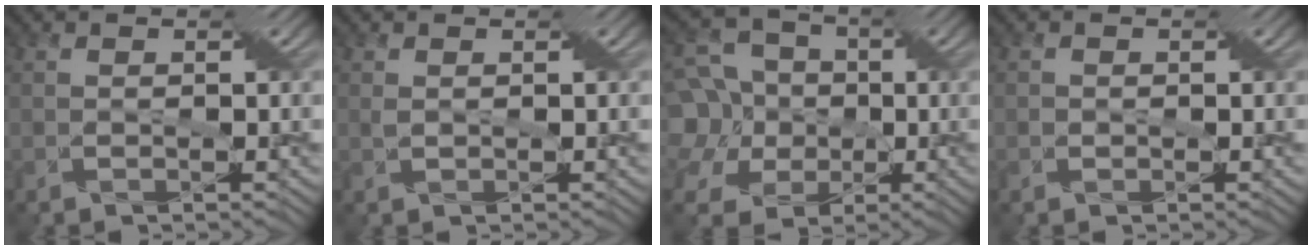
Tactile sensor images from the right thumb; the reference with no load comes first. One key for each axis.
{"total": 0.7, "fx": 0.3, "fy": 0.2, "fz": 0.6, "tx": -0.018, "ty": 0.001, "tz": 0.005}
{"total": 13.3, "fx": -0.2, "fy": 11.6, "fz": 6.7, "tx": -0.237, "ty": 0.009, "tz": -0.019}
{"total": 0.9, "fx": 0.0, "fy": 0.8, "fz": 0.2, "tx": 0.004, "ty": 0.003, "tz": -0.008}